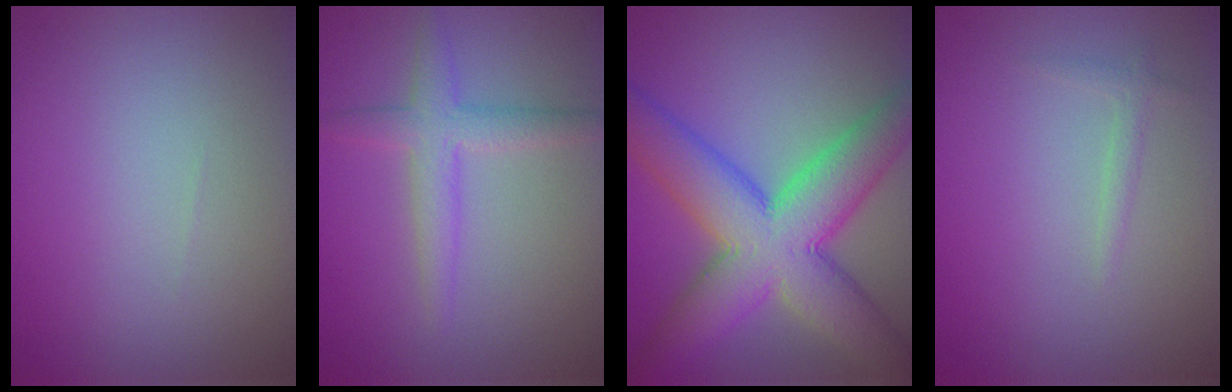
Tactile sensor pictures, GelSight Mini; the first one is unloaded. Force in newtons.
{"total": 2.9, "press": 2.9, "slide": 0.1}
{"total": 10.7, "press": 10.7, "slide": 0.3}
{"total": 0.9, "press": 0.9, "slide": 0.1}